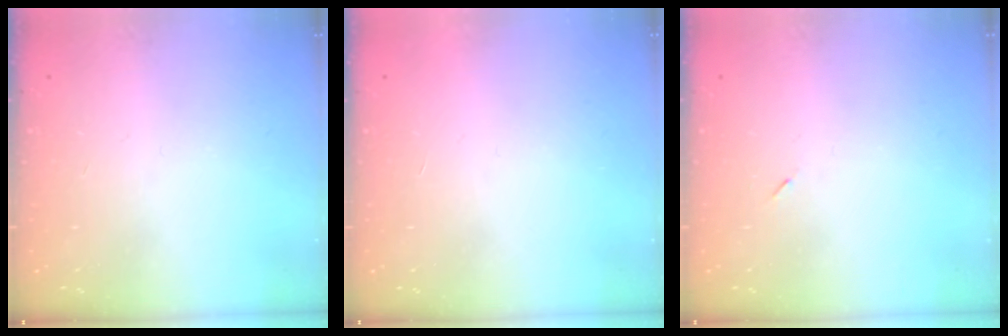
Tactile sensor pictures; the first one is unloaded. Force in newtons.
{"total": 1.5, "press": 1.5, "slide": 0.1}
{"total": 2.6, "press": 2.3, "slide": 1.2}